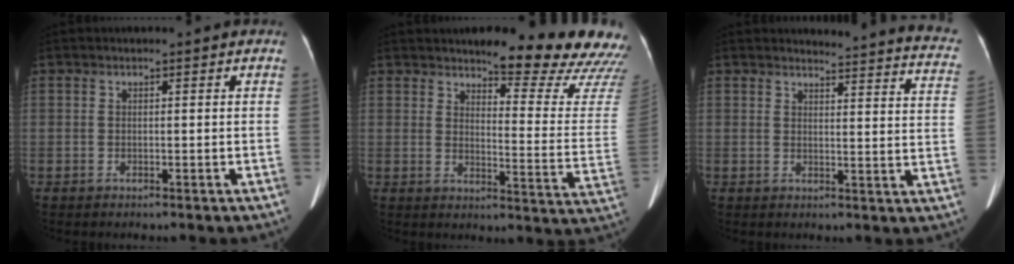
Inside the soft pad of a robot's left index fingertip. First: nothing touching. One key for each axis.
{"total": 16.9, "fx": 15.3, "fy": 2.4, "fz": 6.8, "tx": -0.065, "ty": -0.080, "tz": 0.161}
{"total": 18.1, "fx": 17.5, "fy": 1.5, "fz": 4.1, "tx": -0.028, "ty": -0.097, "tz": 0.165}